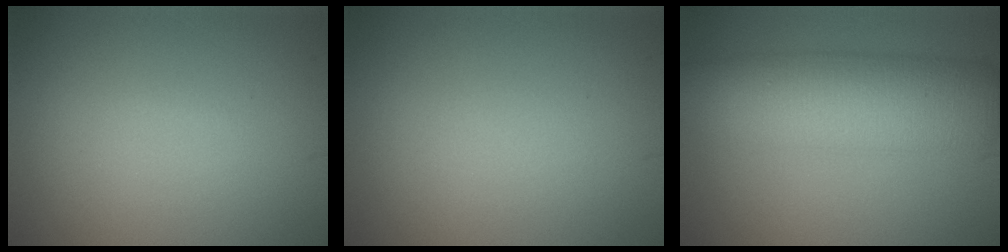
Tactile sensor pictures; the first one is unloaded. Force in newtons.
{"total": 0.0}
{"total": 8.7, "press": 8.7, "slide": 0.2}